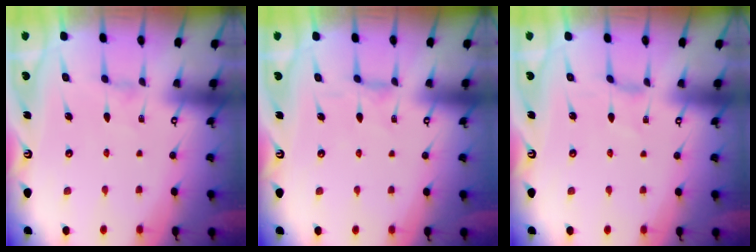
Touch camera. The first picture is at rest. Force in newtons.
{"total": 1.9, "press": 1.8, "slide": 0.5}
{"total": 1.1, "press": 1.1, "slide": 0.3}